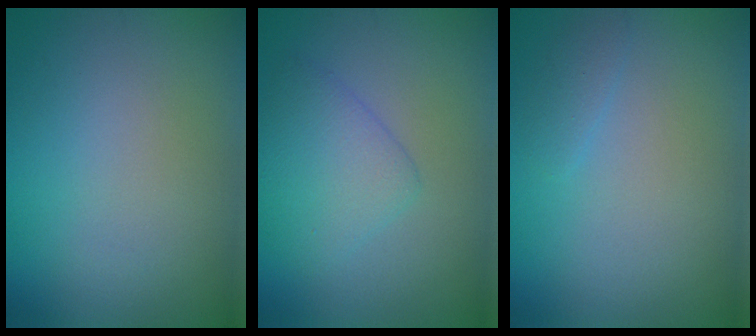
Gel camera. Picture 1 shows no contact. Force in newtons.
{"total": 3.2, "press": 3.2, "slide": 0.1}
{"total": 0.9, "press": 0.9, "slide": 0.1}